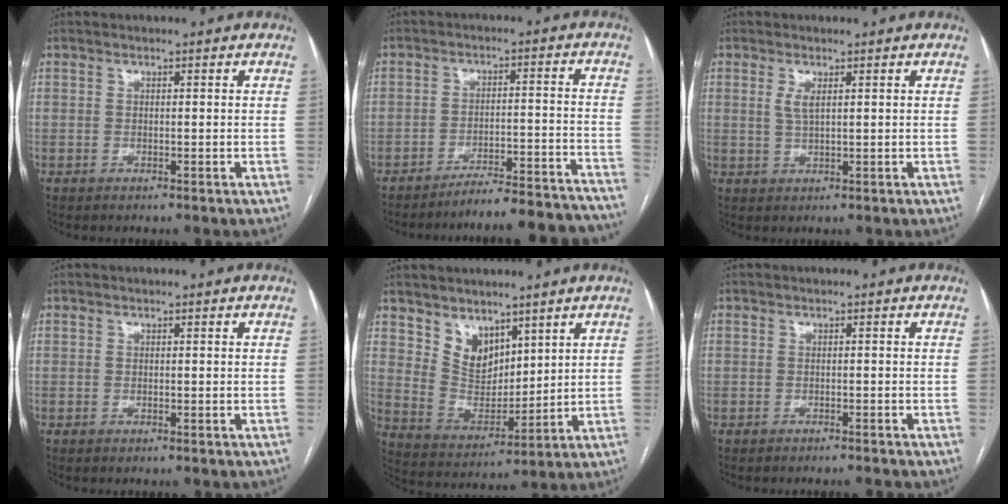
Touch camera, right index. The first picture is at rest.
{"total": 19.2, "force": [-18.6, 0.3, 4.7], "torque": [-0.019, 0.012, -0.238]}
{"total": 2.3, "force": [0.9, 0.6, 2.0], "torque": [-0.048, -0.003, 0.020]}
{"total": 0.0}
{"total": 7.9, "force": [5.3, 4.8, 3.4], "torque": [-0.064, 0.000, 0.115]}
{"total": 1.9, "force": [-1.8, -0.6, 0.4], "torque": [-0.001, -0.002, -0.023]}